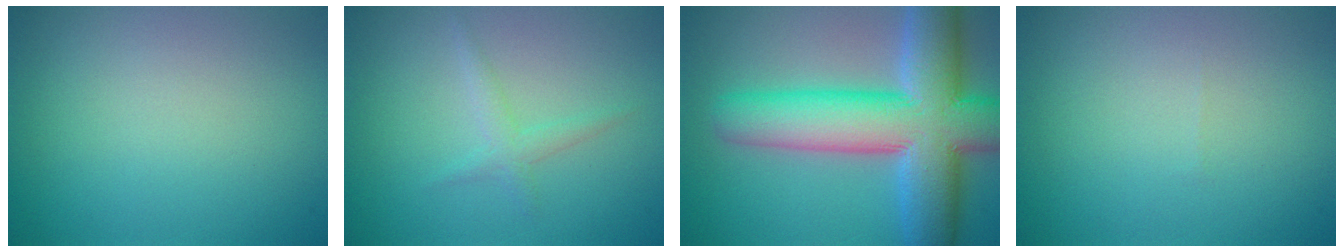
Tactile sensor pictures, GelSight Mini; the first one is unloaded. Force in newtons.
{"total": 1.4, "press": 1.4, "slide": 0.0}
{"total": 12.6, "press": 12.5, "slide": 0.7}
{"total": 0.0}